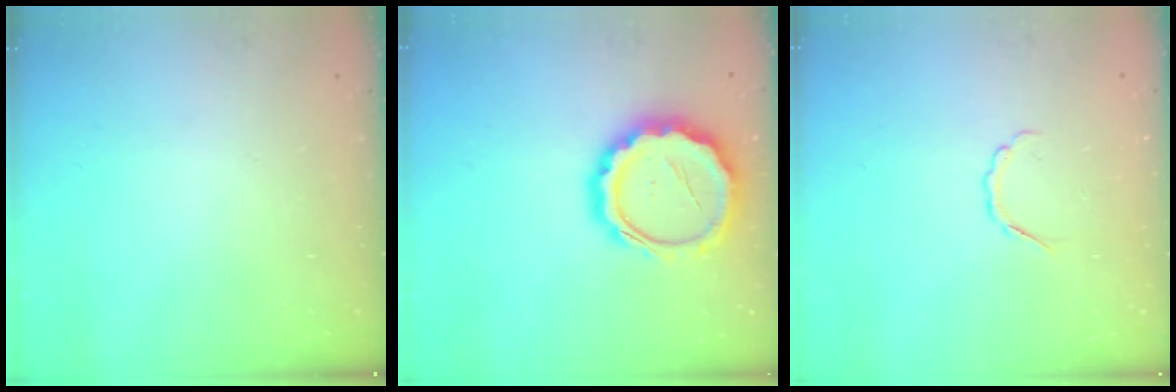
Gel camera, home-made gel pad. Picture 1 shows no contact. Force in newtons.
{"total": 16.6, "press": 16.4, "slide": 2.5}
{"total": 3.5, "press": 3.4, "slide": 0.7}